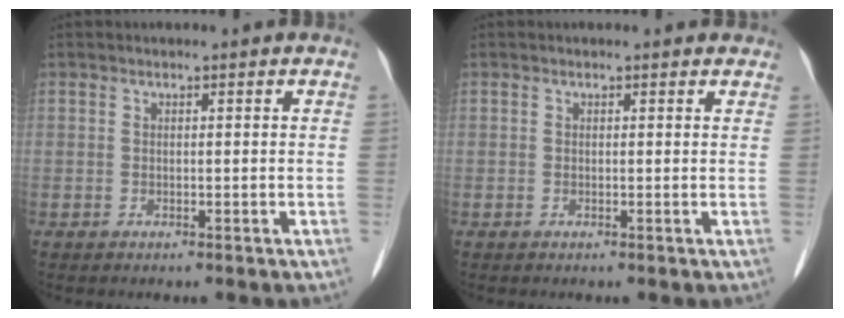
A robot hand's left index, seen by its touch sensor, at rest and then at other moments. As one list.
[{"total": 1.7, "force": [1.5, 0.8, 0.4], "torque": [-0.007, 0.001, 0.001]}]